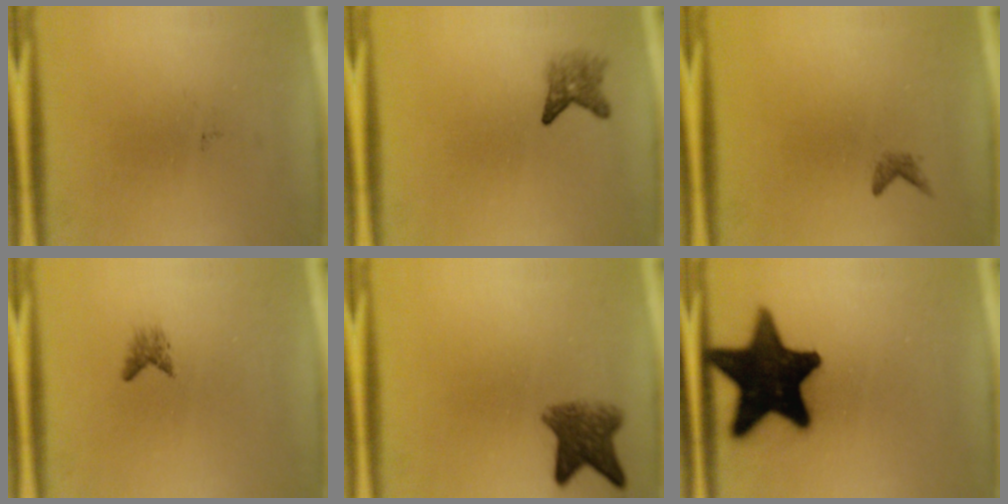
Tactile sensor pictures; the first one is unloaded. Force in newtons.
{"total": 2.4}
{"total": 0.9}
{"total": 1.1}
{"total": 5.8}
{"total": 19.8}